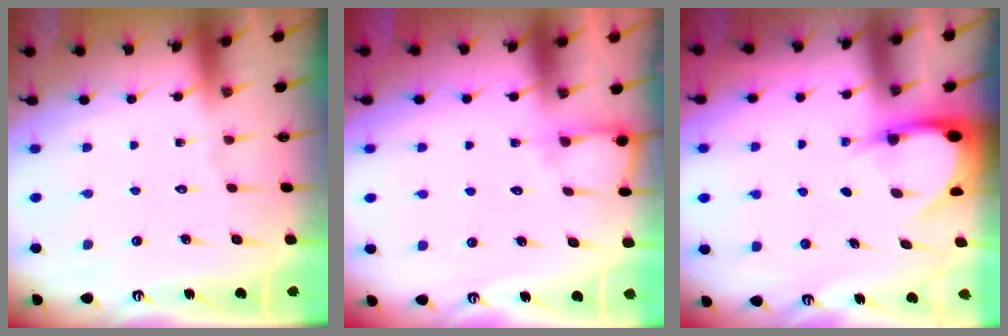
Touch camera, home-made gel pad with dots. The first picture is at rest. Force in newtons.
{"total": 5.7, "press": 5.7, "slide": 0.4}
{"total": 4.1, "press": 4.1, "slide": 0.2}